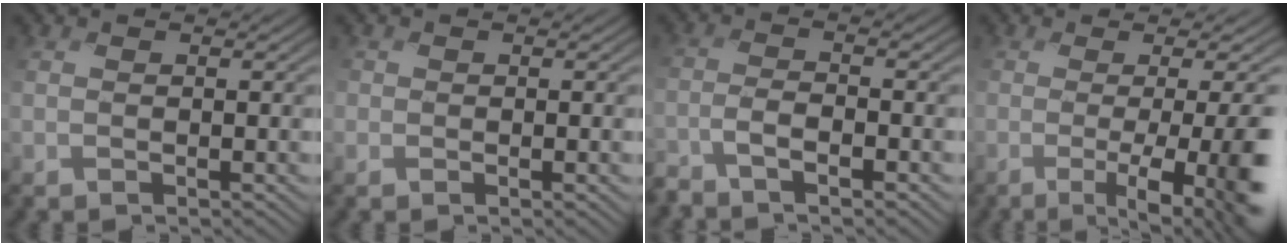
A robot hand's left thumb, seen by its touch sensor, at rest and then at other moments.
{"total": 1.4, "force": [0.1, 1.3, 0.6], "torque": [-0.011, -0.006, -0.002]}
{"total": 4.2, "force": [-3.1, 0.8, 2.8], "torque": [-0.060, -0.003, -0.069]}
{"total": 13.5, "force": [-2.5, 4.4, 12.6], "torque": [-0.141, -0.009, -0.029]}